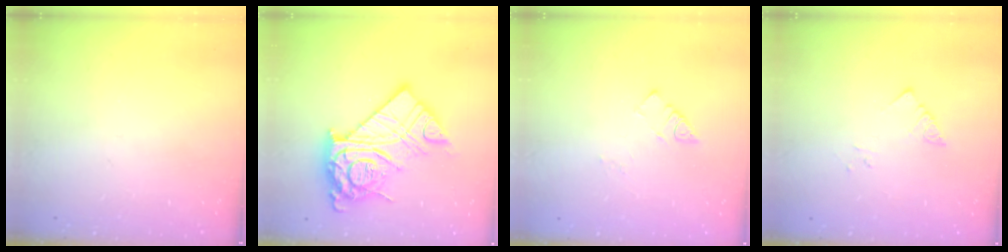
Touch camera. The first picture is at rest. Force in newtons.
{"total": 20.5, "press": 20.4, "slide": 2.0}
{"total": 4.0, "press": 4.0, "slide": 0.4}
{"total": 2.8, "press": 2.8, "slide": 0.2}